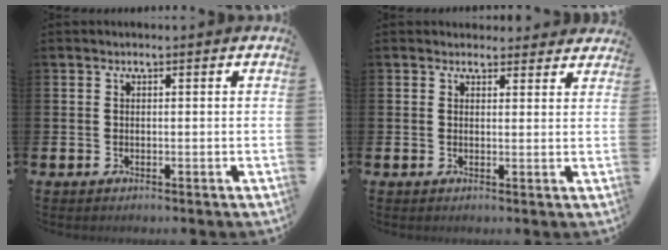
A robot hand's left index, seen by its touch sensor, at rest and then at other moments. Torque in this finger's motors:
{"motor_torque": [0.74, -1.40, -0.03, 0.00]}